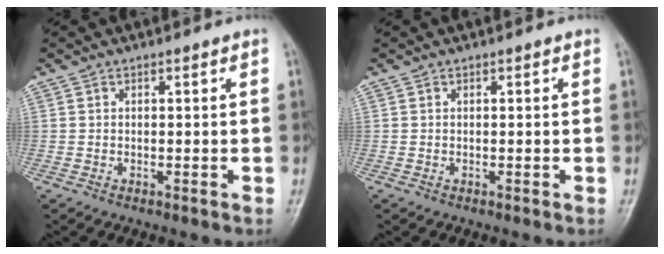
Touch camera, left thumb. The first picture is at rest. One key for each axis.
{"total": 0.0}